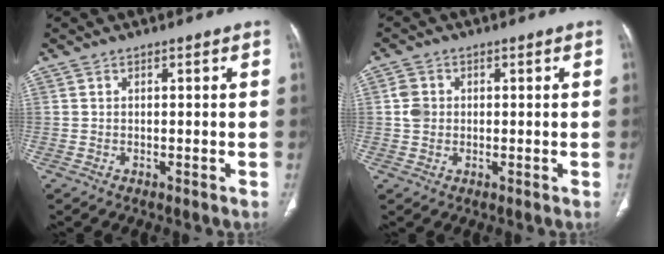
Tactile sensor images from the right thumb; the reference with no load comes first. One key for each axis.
{"total": 3.2, "fx": 0.2, "fy": 2.7, "fz": 1.7, "tx": -0.027, "ty": 0.006, "tz": 0.000}